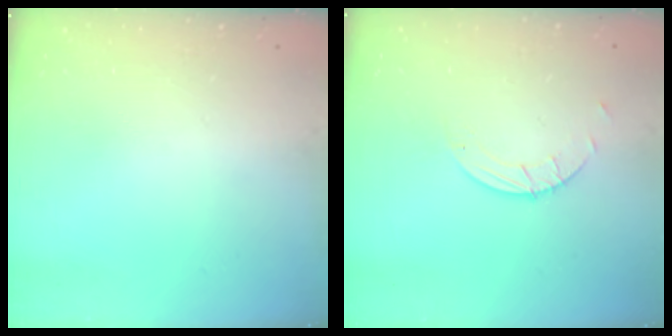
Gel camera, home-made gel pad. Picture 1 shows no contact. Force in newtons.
{"total": 1.9, "press": 1.9, "slide": 0.1}